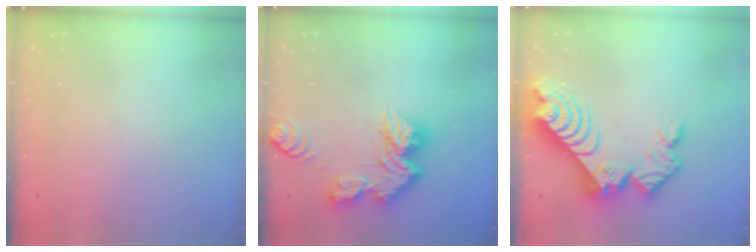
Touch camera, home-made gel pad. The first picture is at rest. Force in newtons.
{"total": 13.2, "press": 13.2, "slide": 1.2}
{"total": 15.0, "press": 15.0, "slide": 1.4}